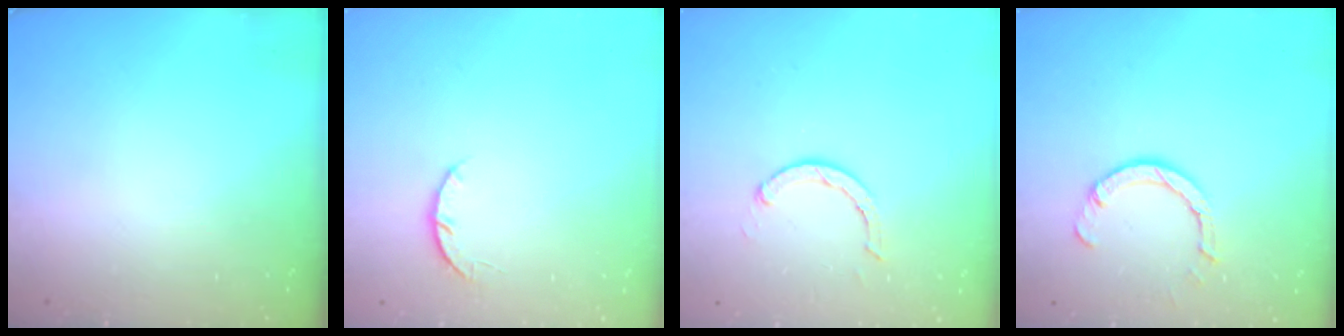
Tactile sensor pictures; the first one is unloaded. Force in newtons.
{"total": 4.0, "press": 4.0, "slide": 0.5}
{"total": 2.9, "press": 2.8, "slide": 0.5}
{"total": 4.2, "press": 4.2, "slide": 0.1}